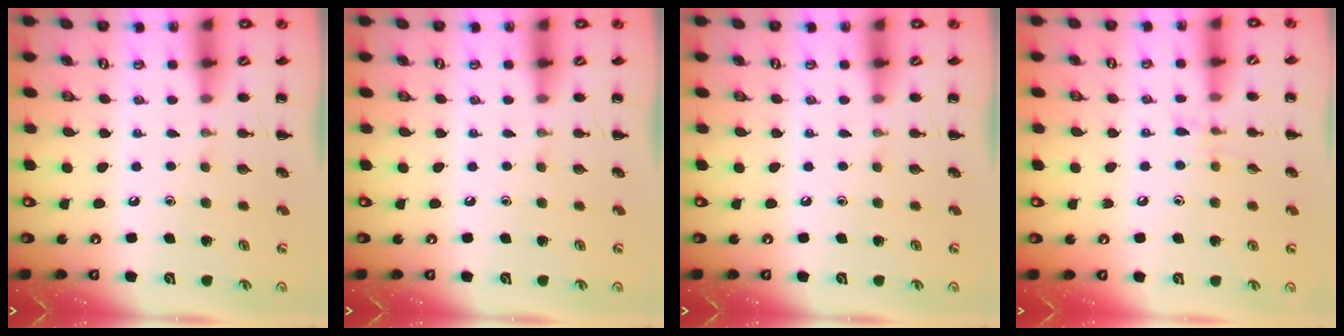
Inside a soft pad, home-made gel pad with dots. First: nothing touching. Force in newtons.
{"total": 0.0}
{"total": 0.0}
{"total": 7.0, "press": 6.8, "slide": 1.9}